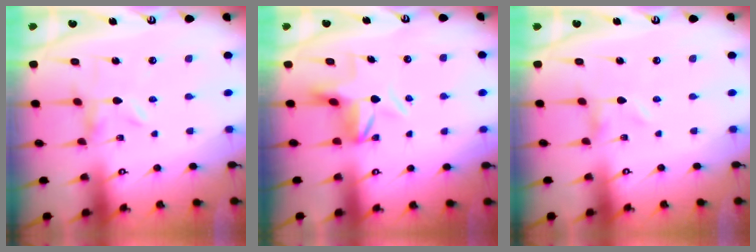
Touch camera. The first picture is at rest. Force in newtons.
{"total": 5.5, "press": 5.5, "slide": 0.5}
{"total": 0.0}